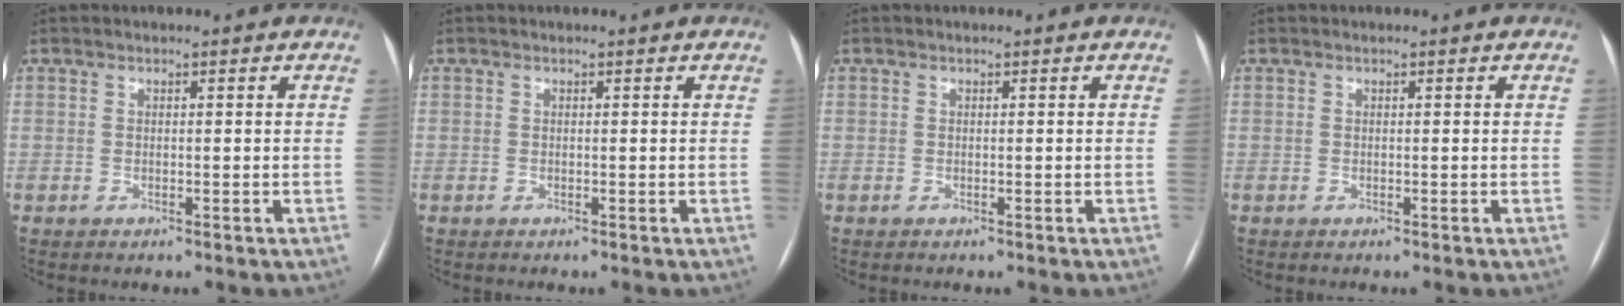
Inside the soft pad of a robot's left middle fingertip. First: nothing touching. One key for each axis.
{"total": 0.0}
{"total": 0.0}
{"total": 0.0}